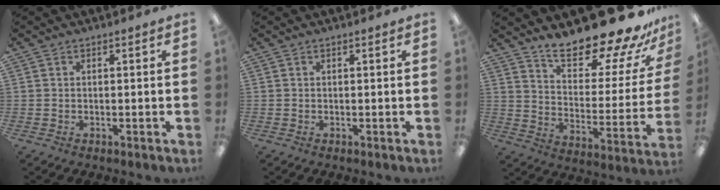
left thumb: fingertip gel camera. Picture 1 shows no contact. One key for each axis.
{"total": 0.0}
{"total": 20.6, "fx": 17.8, "fy": 5.0, "fz": 9.2, "tx": -0.127, "ty": -0.138, "tz": 0.294}